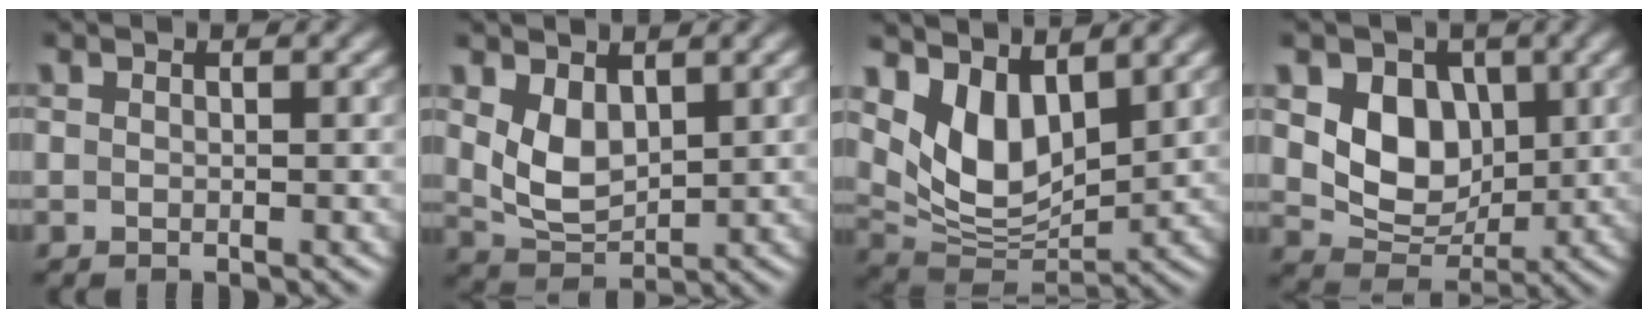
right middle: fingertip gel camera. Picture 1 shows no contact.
{"total": 3.7, "force": [1.3, 2.3, 2.6], "torque": [-0.062, -0.006, 0.034]}
{"total": 6.5, "force": [3.2, 3.6, 4.4], "torque": [-0.090, -0.020, 0.062]}
{"total": 6.3, "force": [1.3, 4.8, 3.8], "torque": [-0.067, -0.009, 0.021]}